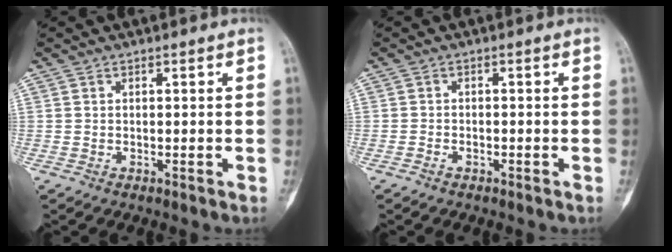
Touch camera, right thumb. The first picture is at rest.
{"total": 0.9, "force": [-0.7, 0.5, 0.3], "torque": [-0.005, 0.005, -0.014]}